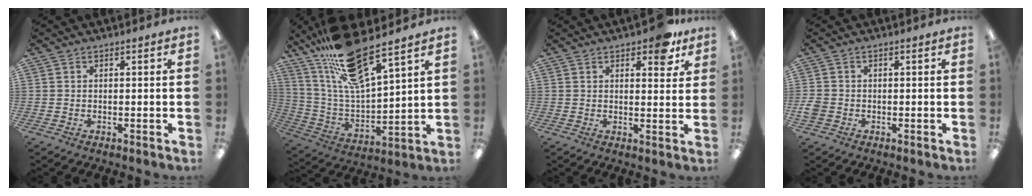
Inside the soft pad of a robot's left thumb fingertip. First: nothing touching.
{"total": 18.1, "force": [14.2, 3.5, 10.7], "torque": [-0.221, -0.086, 0.246]}
{"total": 6.8, "force": [4.6, 2.9, 4.1], "torque": [-0.043, -0.021, 0.075]}
{"total": 2.4, "force": [-0.7, 2.0, 1.1], "torque": [-0.016, 0.004, -0.012]}